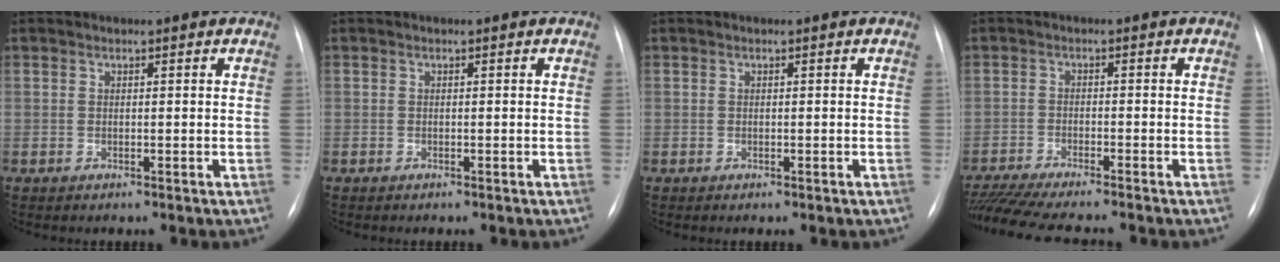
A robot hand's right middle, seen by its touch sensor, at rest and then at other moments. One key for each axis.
{"total": 0.0}
{"total": 0.0}
{"total": 11.8, "fx": -10.4, "fy": 0.3, "fz": 5.5, "tx": -0.077, "ty": -0.018, "tz": -0.163}